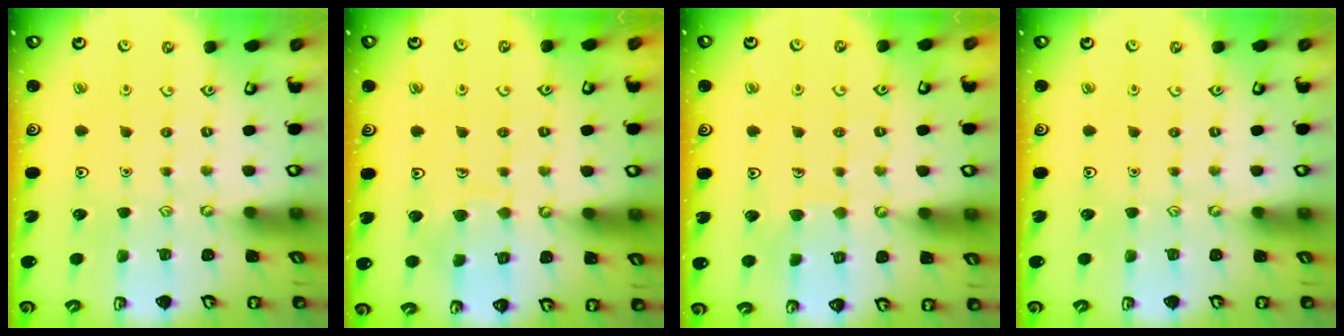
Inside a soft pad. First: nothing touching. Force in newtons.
{"total": 6.9, "press": 6.9, "slide": 0.7}
{"total": 6.4, "press": 6.4, "slide": 0.3}
{"total": 0.0}